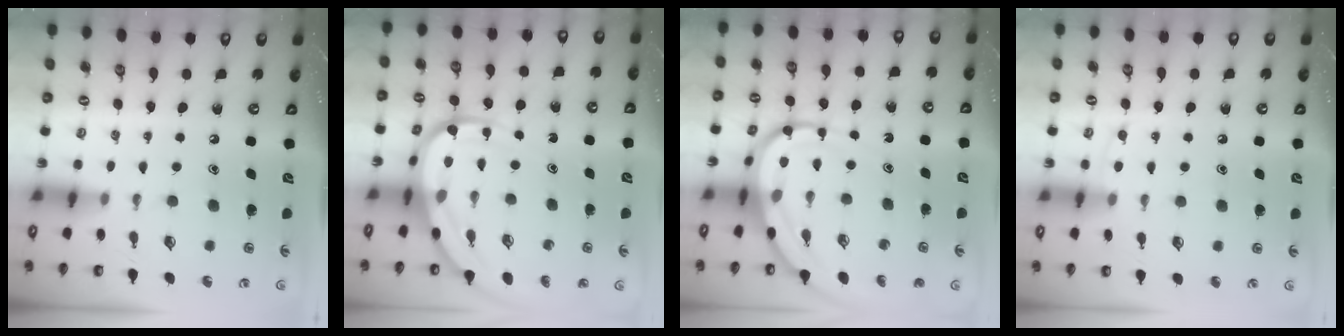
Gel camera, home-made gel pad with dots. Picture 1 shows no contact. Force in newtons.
{"total": 12.4, "press": 12.4, "slide": 1.2}
{"total": 11.2, "press": 11.1, "slide": 1.1}
{"total": 5.1, "press": 5.1, "slide": 0.7}